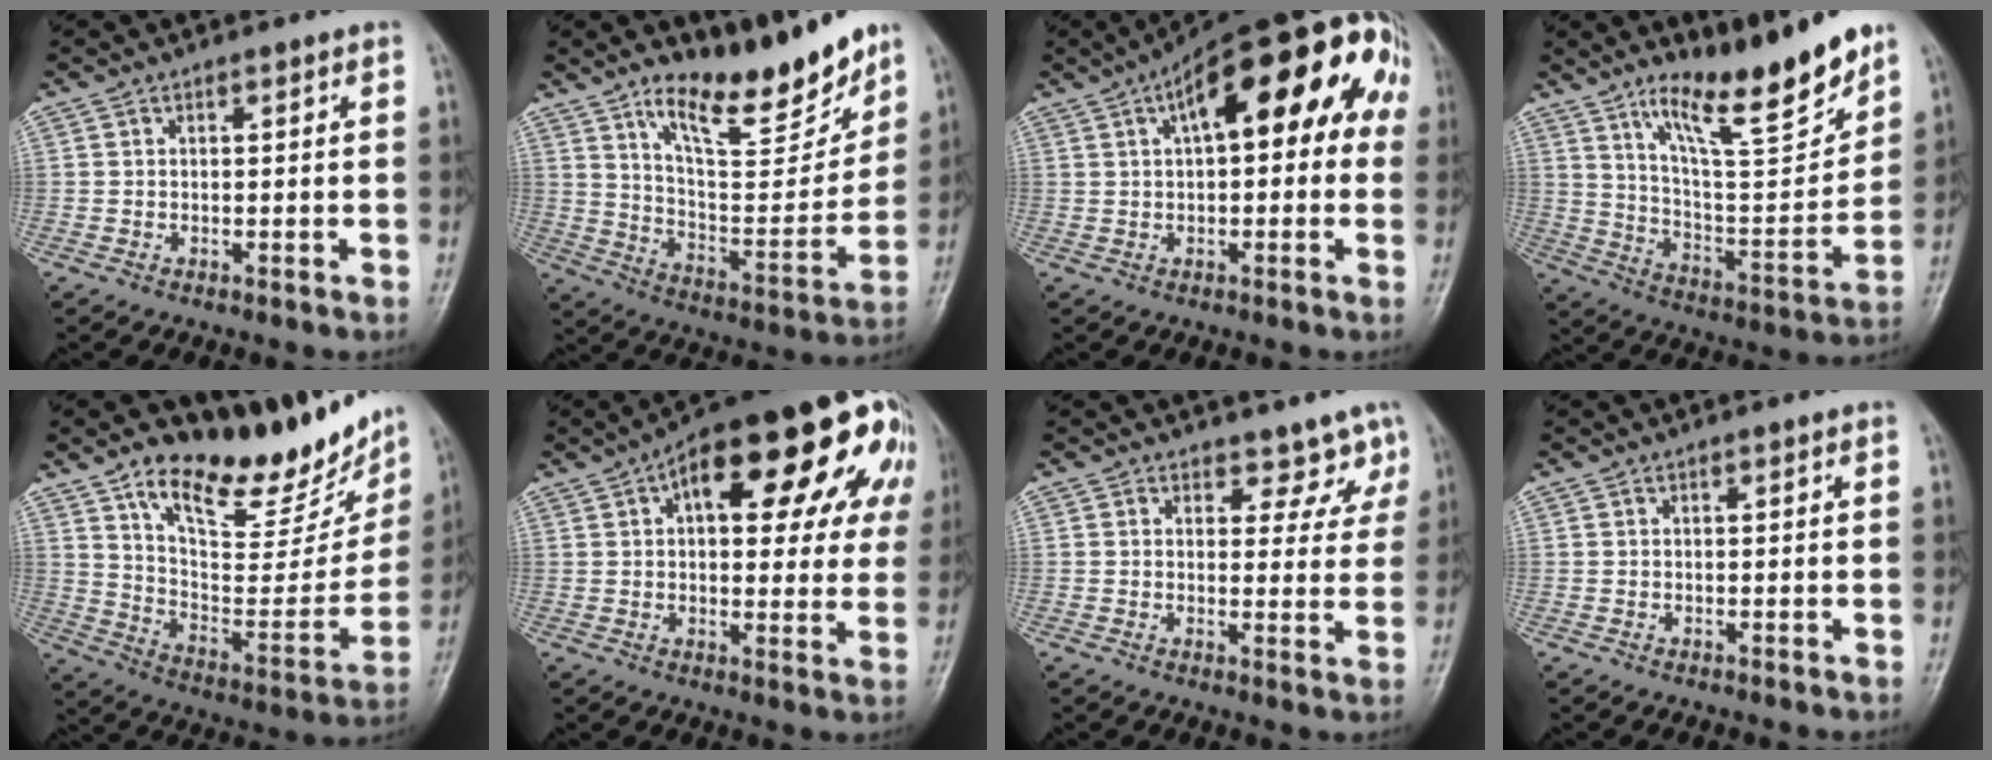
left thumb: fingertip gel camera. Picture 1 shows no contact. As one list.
[{"total": 16.8, "force": [12.5, 5.0, 10.0], "torque": [-0.113, -0.088, 0.216]}, {"total": 20.9, "force": [6.3, 8.8, 17.9], "torque": [-0.236, 0.053, 0.080]}, {"total": 18.0, "force": [12.9, 3.4, 12.1], "torque": [-0.159, -0.087, 0.224]}, {"total": 20.6, "force": [15.9, 7.2, 10.9], "torque": [-0.103, -0.088, 0.262]}, {"total": 24.9, "force": [9.4, 10.4, 20.6], "torque": [-0.256, 0.018, 0.116]}, {"total": 4.2, "force": [3.0, 2.7, 1.3], "torque": [0.022, -0.017, 0.035]}, {"total": 0.0}]